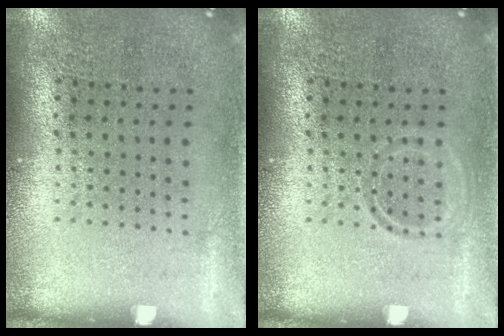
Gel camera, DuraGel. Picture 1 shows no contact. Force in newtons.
{"total": 0.9, "press": 0.9, "slide": 0.2}